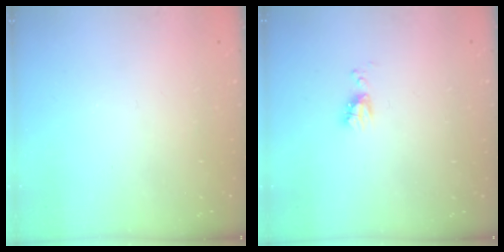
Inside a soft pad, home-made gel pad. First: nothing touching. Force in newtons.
{"total": 4.9, "press": 4.8, "slide": 0.8}